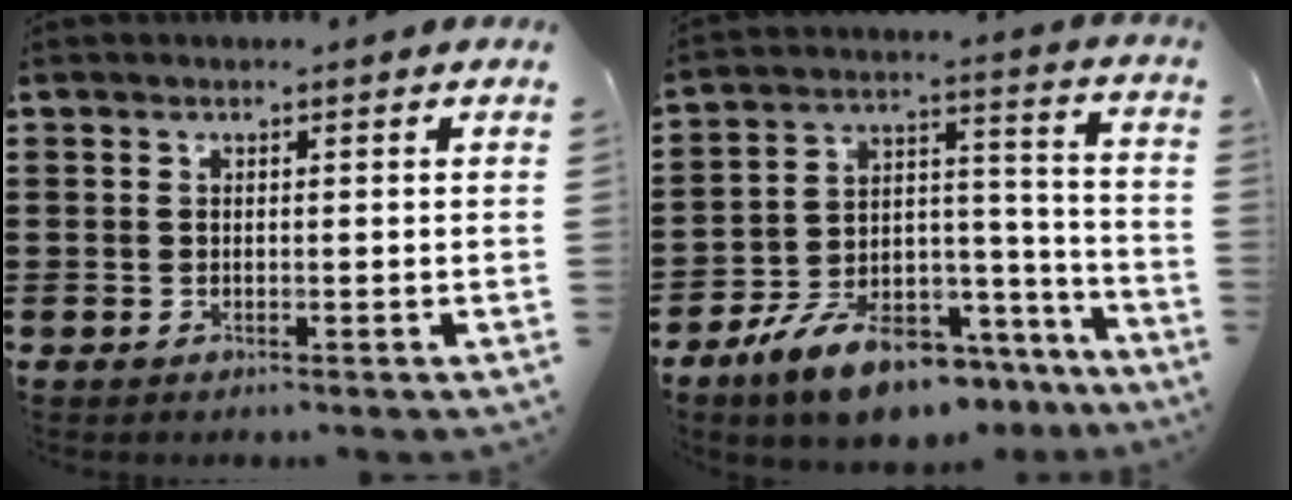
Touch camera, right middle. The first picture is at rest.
{"total": 11.3, "force": [-9.2, 4.3, 5.1], "torque": [-0.101, 0.035, -0.173]}